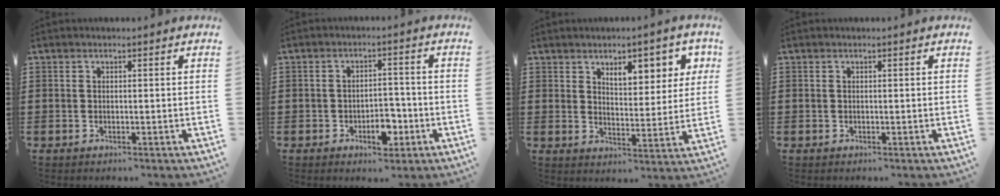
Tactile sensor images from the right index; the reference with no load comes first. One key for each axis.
{"total": 5.5, "fx": -2.4, "fy": 2.8, "fz": 4.0, "tx": -0.055, "ty": 0.007, "tz": -0.042}
{"total": 6.4, "fx": 3.9, "fy": 3.0, "fz": 4.1, "tx": -0.061, "ty": -0.009, "tz": 0.062}
{"total": 0.0}